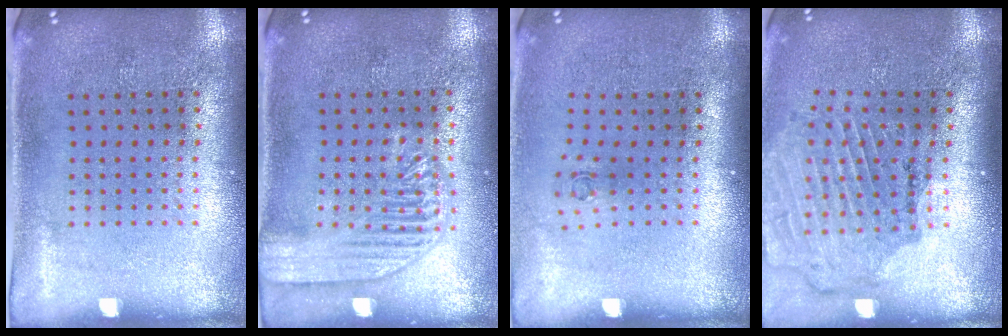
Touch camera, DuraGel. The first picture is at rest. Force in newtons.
{"total": 1.8, "press": 1.8, "slide": 0.3}
{"total": 0.6, "press": 0.3, "slide": 0.5}
{"total": 1.7, "press": 1.7, "slide": 0.3}